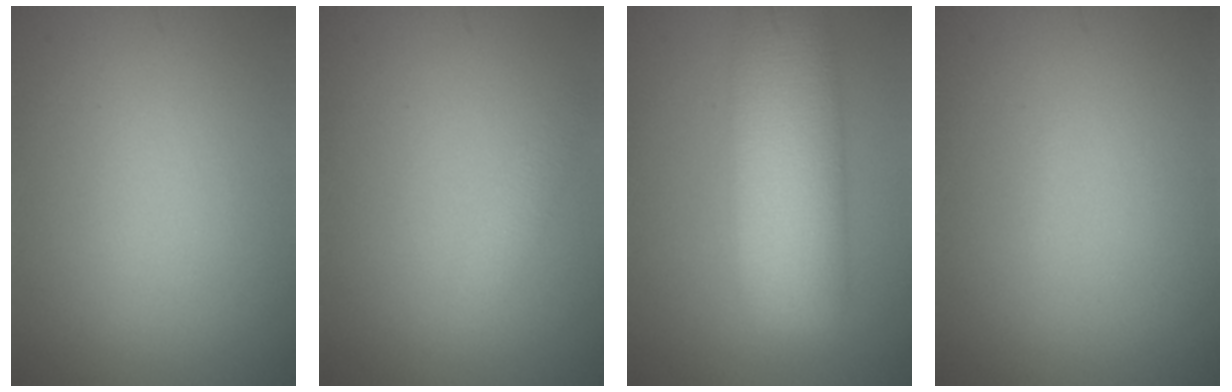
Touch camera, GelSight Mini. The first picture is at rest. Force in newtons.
{"total": 1.3, "press": 1.3, "slide": 0.1}
{"total": 9.3, "press": 9.3, "slide": 0.4}
{"total": 0.0}